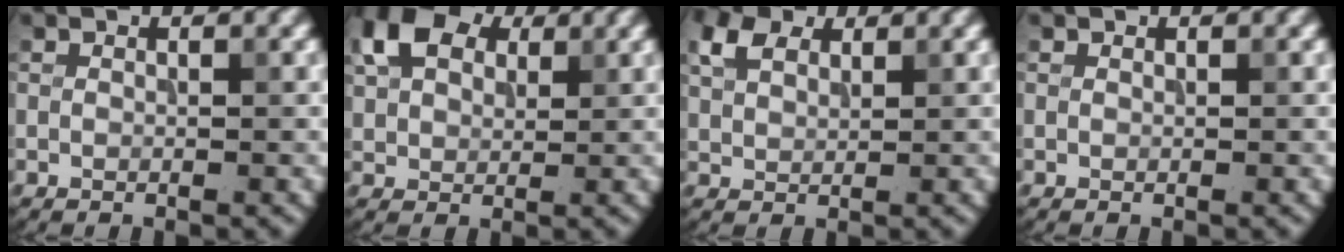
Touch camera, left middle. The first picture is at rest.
{"total": 6.4, "force": [3.0, 4.1, 3.9], "torque": [-0.091, 0.016, 0.049]}
{"total": 3.7, "force": [2.0, 2.4, 2.1], "torque": [-0.055, 0.010, 0.040]}
{"total": 0.0}